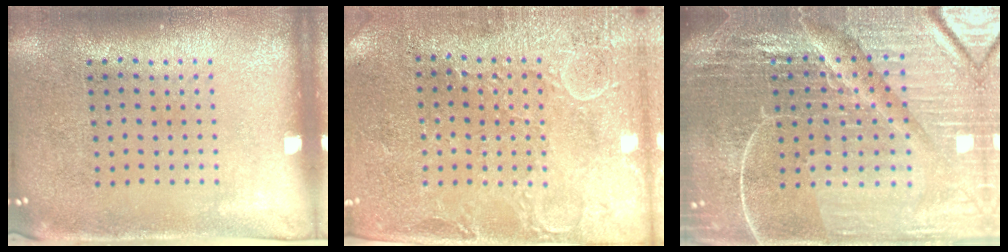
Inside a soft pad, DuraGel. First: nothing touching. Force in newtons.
{"total": 2.7, "press": 2.6, "slide": 0.7}
{"total": 7.1, "press": 6.2, "slide": 3.4}